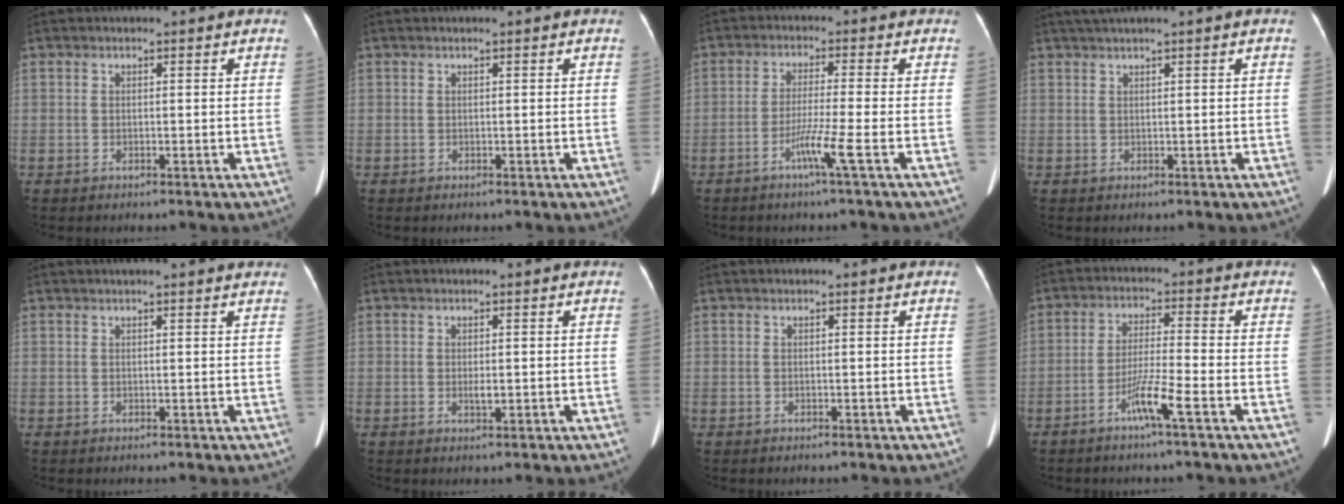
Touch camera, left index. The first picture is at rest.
{"total": 0.0}
{"total": 4.9, "force": [-2.4, -1.6, 3.9], "torque": [-0.078, -0.012, -0.051]}
{"total": 2.2, "force": [1.5, -0.4, 1.7], "torque": [-0.040, 0.016, 0.035]}
{"total": 7.0, "force": [6.2, 0.9, 3.1], "torque": [-0.040, 0.020, 0.066]}
{"total": 1.1, "force": [0.0, 0.3, 1.1], "torque": [-0.018, -0.003, 0.001]}
{"total": 0.0}
{"total": 5.7, "force": [-3.2, -1.0, 4.6], "torque": [-0.090, -0.008, -0.064]}